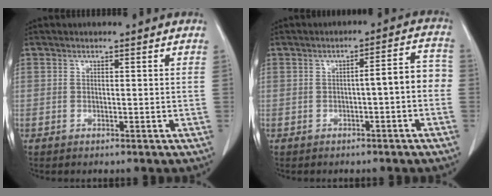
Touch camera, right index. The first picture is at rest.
{"total": 5.3, "force": [-1.0, 0.9, 5.1], "torque": [-0.060, 0.027, -0.016]}